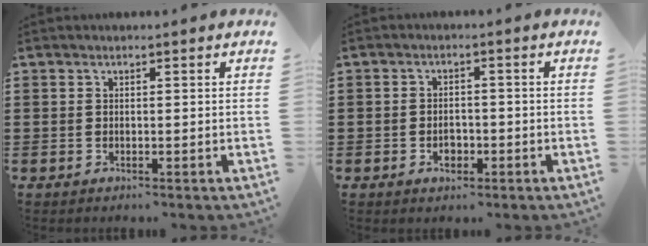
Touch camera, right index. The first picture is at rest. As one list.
[{"total": 2.4, "force": [-1.0, 1.6, 1.5], "torque": [-0.023, -0.003, -0.021]}]